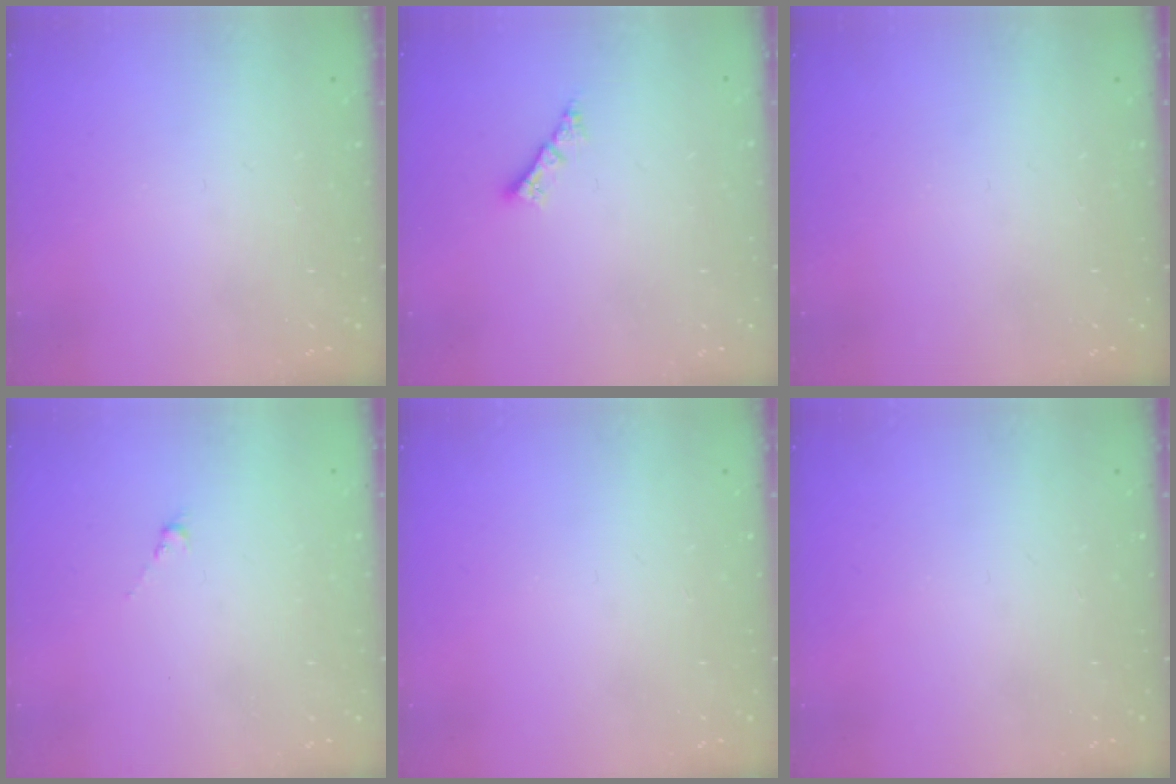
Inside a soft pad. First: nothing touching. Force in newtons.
{"total": 2.4, "press": 2.4, "slide": 0.2}
{"total": 0.0}
{"total": 0.0}
{"total": 0.0}
{"total": 0.0}